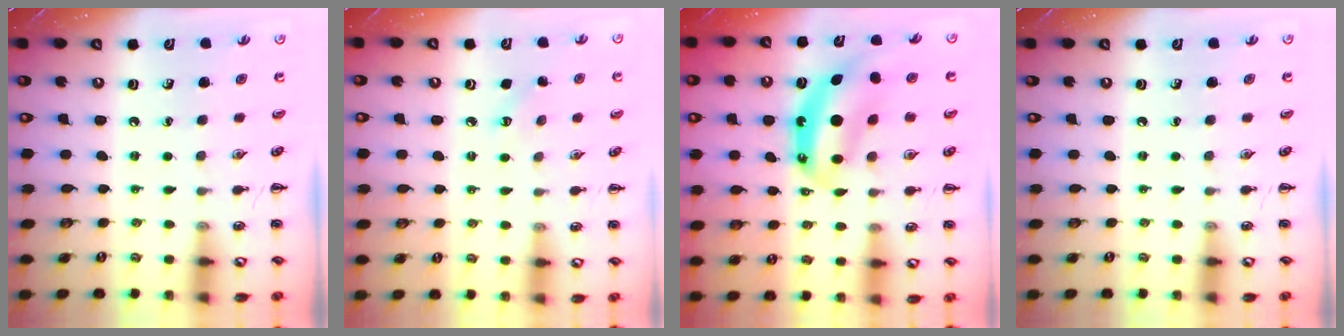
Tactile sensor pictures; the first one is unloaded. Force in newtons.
{"total": 5.2, "press": 5.0, "slide": 1.5}
{"total": 8.6, "press": 8.4, "slide": 1.9}
{"total": 0.0}